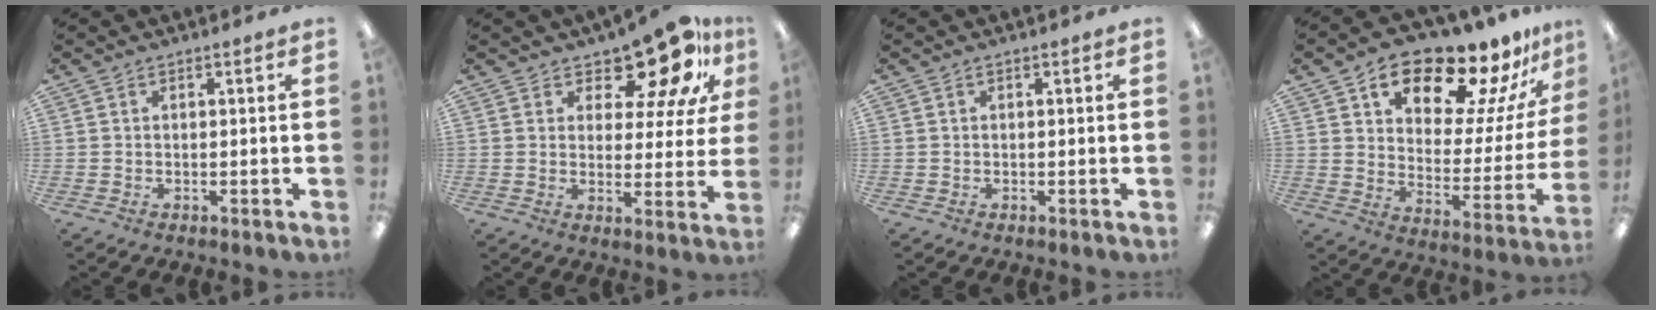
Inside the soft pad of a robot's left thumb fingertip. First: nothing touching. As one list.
[{"total": 14.4, "force": [11.0, 5.8, 7.1], "torque": [-0.109, -0.077, 0.193]}, {"total": 0.0}, {"total": 17.9, "force": [14.6, 5.9, 8.6], "torque": [-0.135, -0.118, 0.242]}]